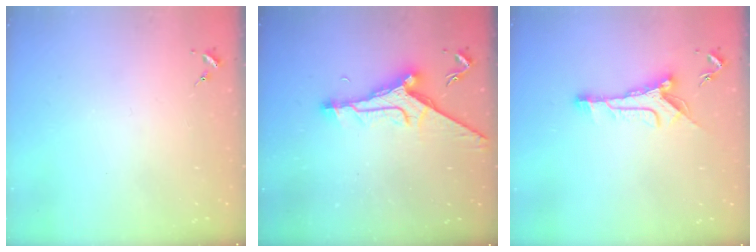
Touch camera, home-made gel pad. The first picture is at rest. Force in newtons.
{"total": 12.0, "press": 12.0, "slide": 0.9}
{"total": 10.4, "press": 10.3, "slide": 0.8}